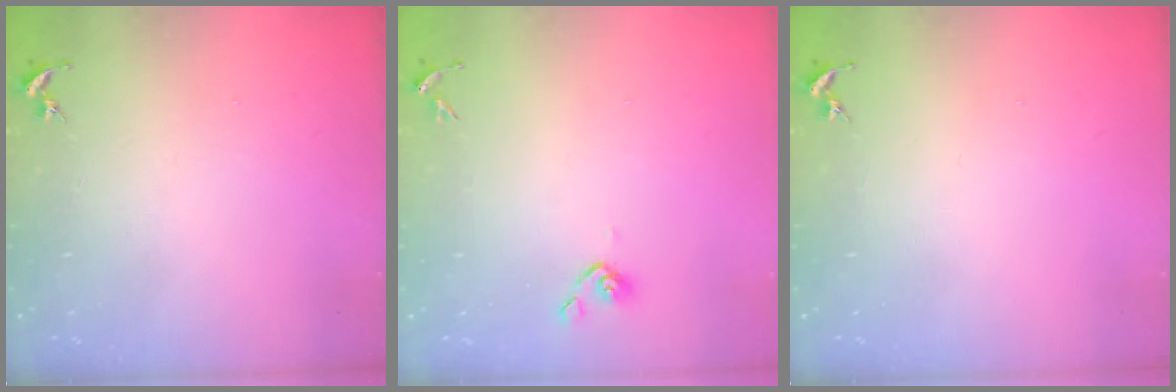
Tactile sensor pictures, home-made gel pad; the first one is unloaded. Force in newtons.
{"total": 4.2, "press": 4.1, "slide": 1.1}
{"total": 0.0}